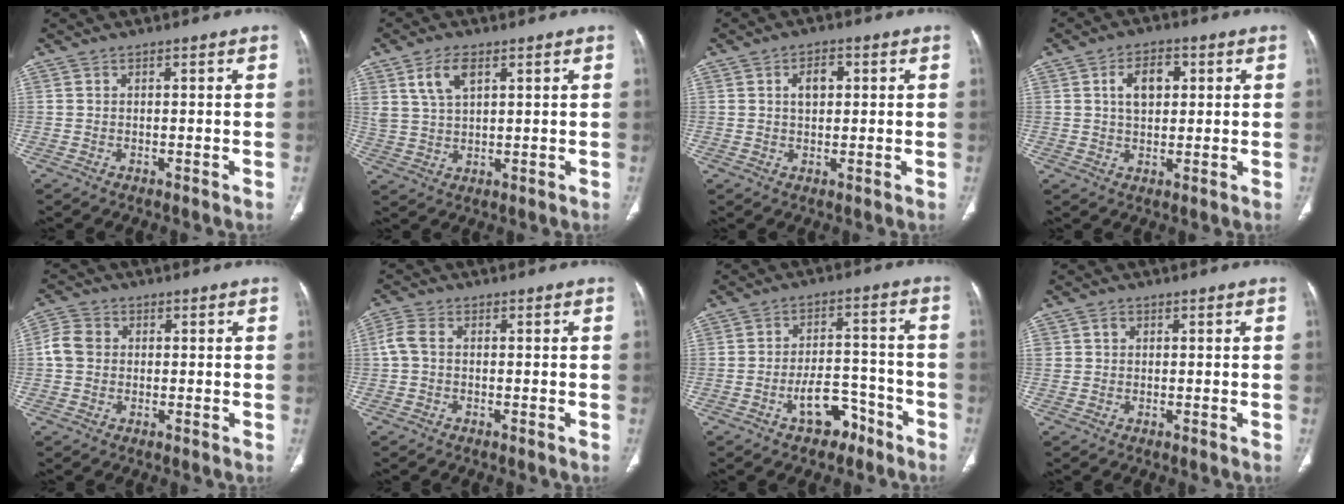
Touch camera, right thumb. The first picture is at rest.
{"total": 6.4, "force": [3.2, 3.3, 4.4], "torque": [-0.083, -0.010, 0.068]}
{"total": 4.1, "force": [1.1, 2.6, 3.0], "torque": [-0.041, 0.003, 0.017]}
{"total": 6.6, "force": [1.8, 4.2, 4.8], "torque": [-0.064, 0.002, 0.027]}
{"total": 4.7, "force": [0.2, 4.0, 2.4], "torque": [-0.044, 0.012, -0.002]}
{"total": 3.4, "force": [-0.1, 2.3, 2.5], "torque": [-0.064, 0.008, -0.009]}
{"total": 7.9, "force": [-4.7, 4.5, 4.4], "torque": [-0.048, 0.053, -0.071]}
{"total": 1.6, "force": [0.5, 1.4, 0.5], "torque": [0.001, 0.000, 0.006]}